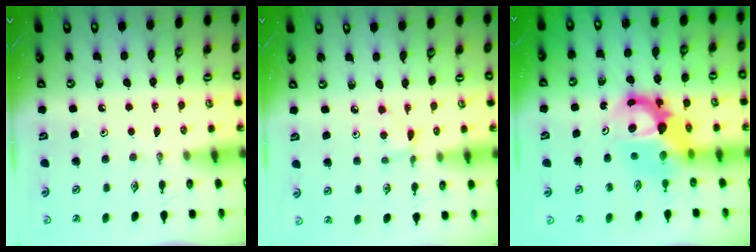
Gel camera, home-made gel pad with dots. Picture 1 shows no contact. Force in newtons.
{"total": 2.5, "press": 2.5, "slide": 0.3}
{"total": 9.7, "press": 9.7, "slide": 0.8}